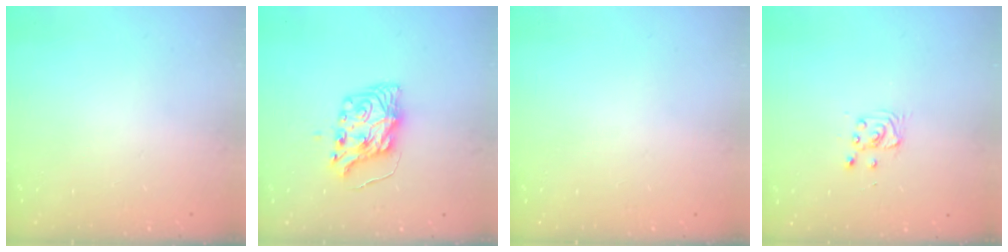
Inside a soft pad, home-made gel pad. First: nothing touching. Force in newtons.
{"total": 8.4, "press": 8.3, "slide": 0.5}
{"total": 0.0}
{"total": 2.9, "press": 2.9, "slide": 0.4}